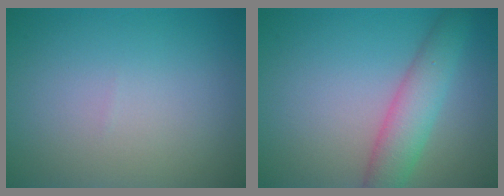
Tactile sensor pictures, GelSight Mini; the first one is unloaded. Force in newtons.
{"total": 4.3, "press": 4.3, "slide": 0.0}